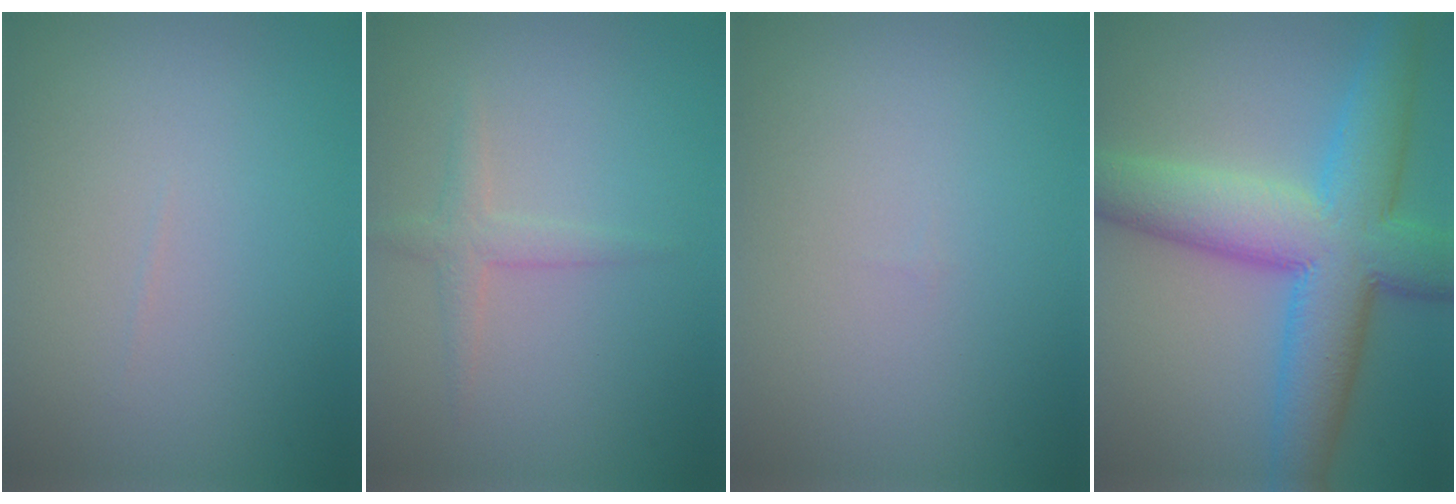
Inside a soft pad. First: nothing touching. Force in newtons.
{"total": 1.7, "press": 1.7, "slide": 0.0}
{"total": 0.0}
{"total": 11.3, "press": 11.3, "slide": 0.1}